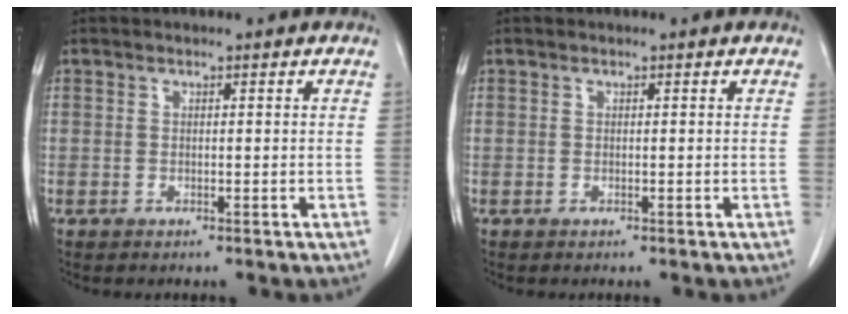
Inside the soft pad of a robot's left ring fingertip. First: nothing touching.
{"total": 0.0}